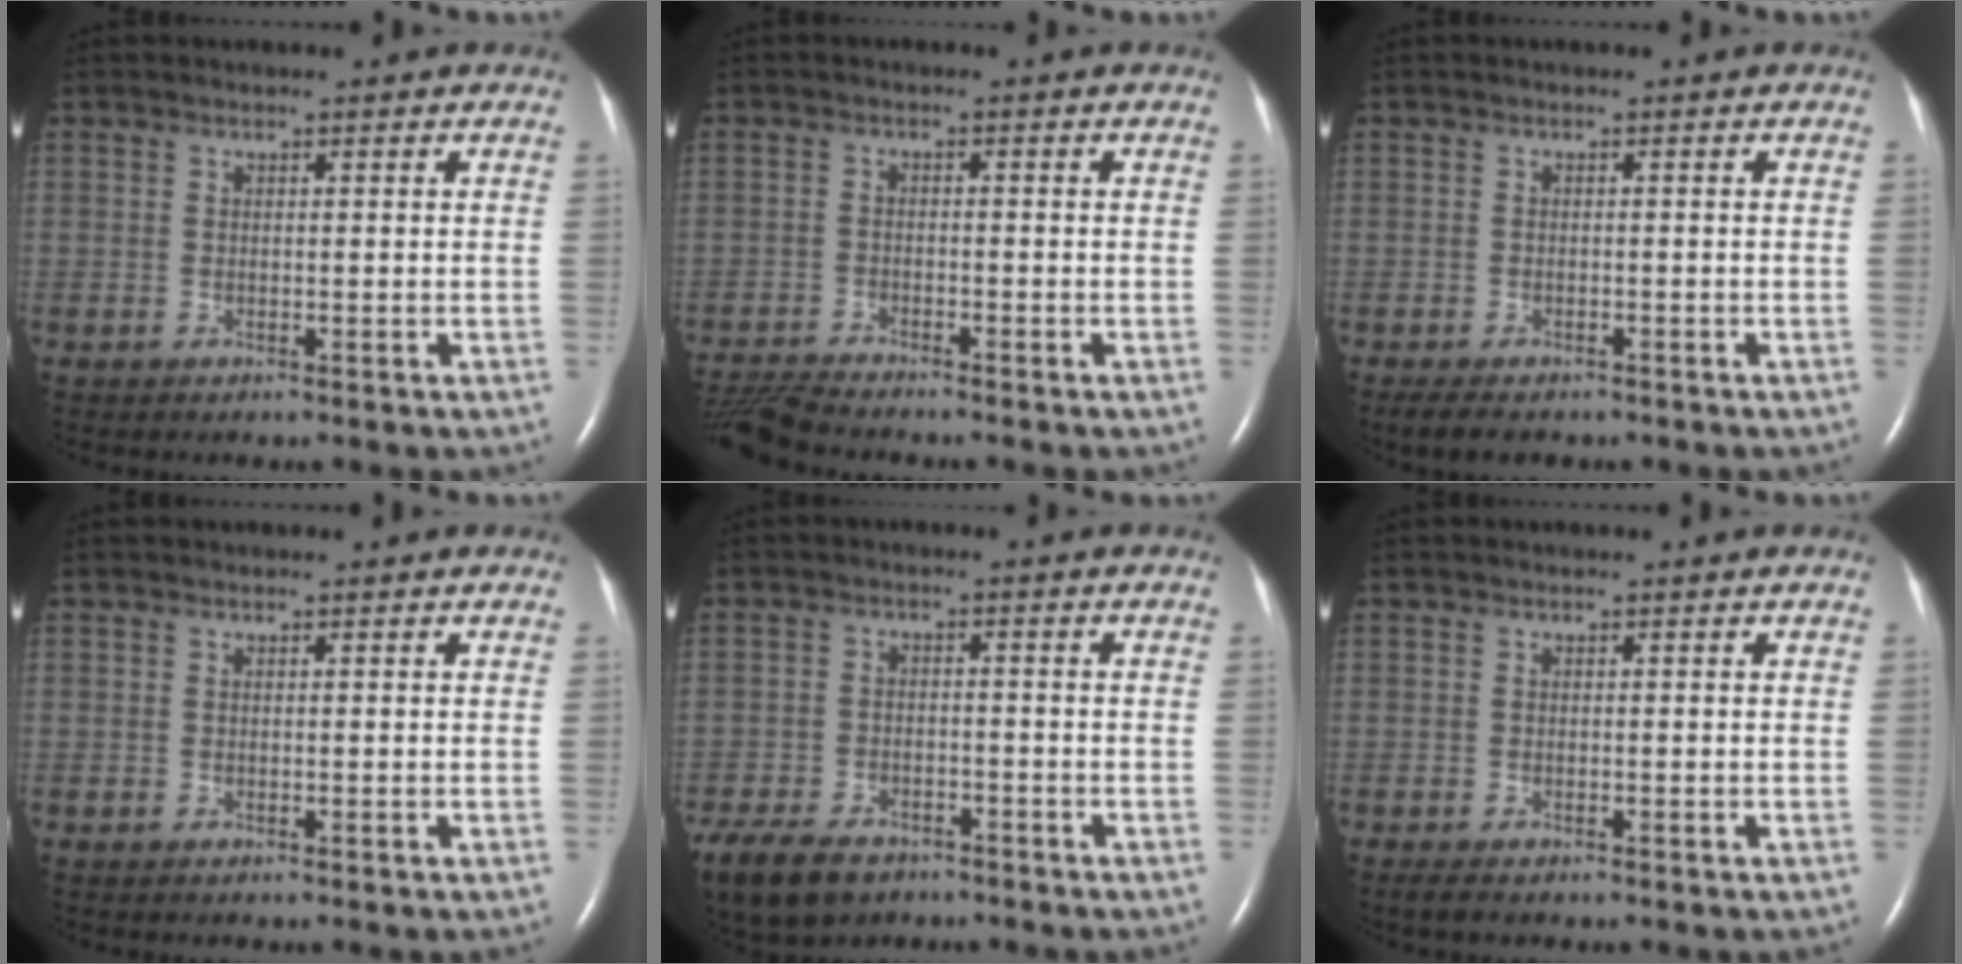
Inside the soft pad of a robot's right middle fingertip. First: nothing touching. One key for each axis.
{"total": 6.4, "fx": -6.2, "fy": -0.3, "fz": 1.6, "tx": -0.033, "ty": -0.020, "tz": -0.112}
{"total": 4.2, "fx": -3.3, "fy": 1.5, "fz": 2.2, "tx": -0.039, "ty": -0.010, "tz": -0.043}
{"total": 0.0}
{"total": 14.6, "fx": -9.8, "fy": 8.5, "fz": 6.8, "tx": -0.195, "ty": -0.029, "tz": -0.149}
{"total": 1.5, "fx": -1.1, "fy": 0.4, "fz": 0.9, "tx": -0.024, "ty": -0.006, "tz": -0.016}